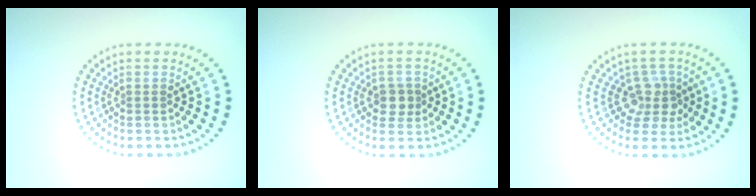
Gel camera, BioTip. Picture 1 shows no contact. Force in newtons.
{"total": 1.9, "press": 1.7, "slide": 0.8}
{"total": 2.8, "press": 2.1, "slide": 1.8}